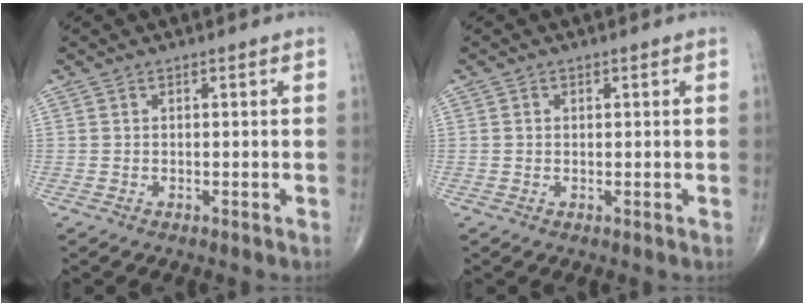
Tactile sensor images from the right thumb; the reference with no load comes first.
{"total": 0.7, "force": [0.1, 0.6, 0.2], "torque": [-0.001, 0.000, 0.001]}